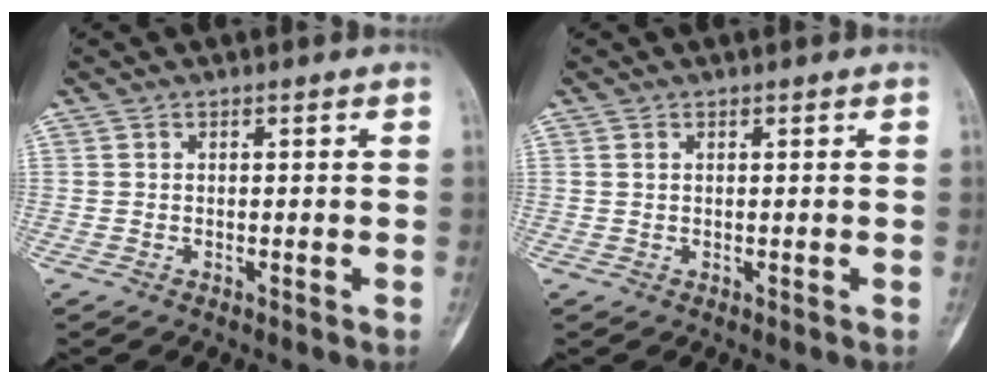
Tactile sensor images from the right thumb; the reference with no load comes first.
{"total": 0.6, "force": [0.4, 0.3, 0.4], "torque": [-0.010, 0.002, 0.008]}